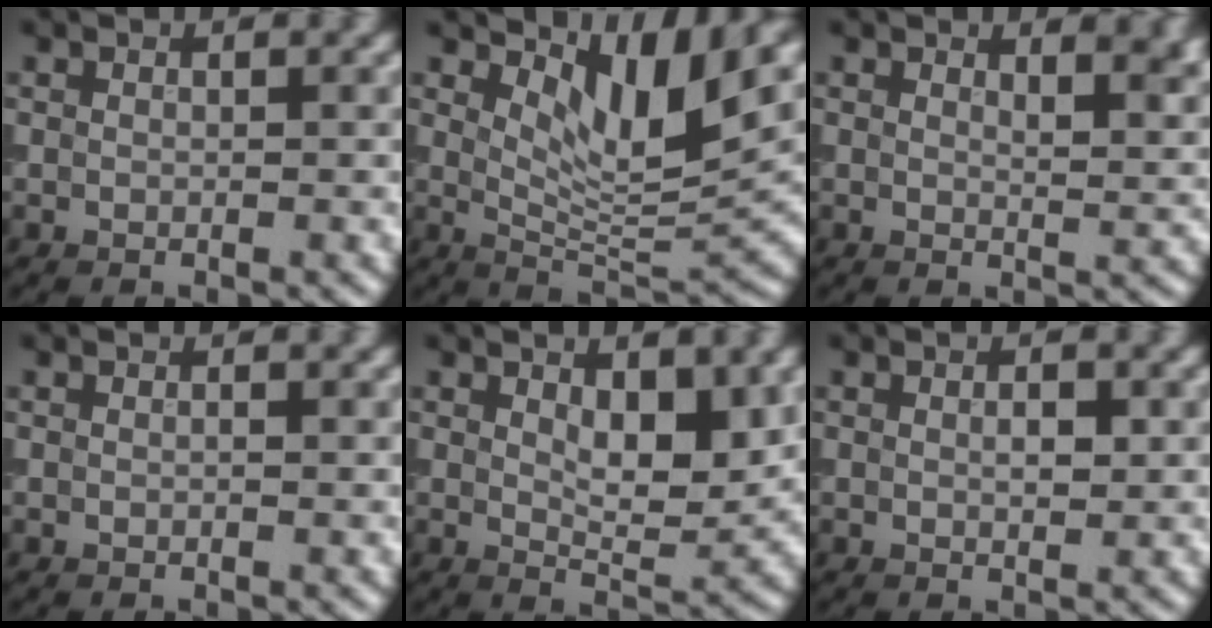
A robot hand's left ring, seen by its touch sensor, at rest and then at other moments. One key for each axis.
{"total": 7.9, "fx": 4.2, "fy": 3.1, "fz": 6.0, "tx": -0.093, "ty": -0.010, "tz": 0.069}
{"total": 3.1, "fx": 2.2, "fy": 1.2, "fz": 1.9, "tx": -0.008, "ty": 0.003, "tz": 0.026}
{"total": 0.0}
{"total": 3.9, "fx": 1.2, "fy": 1.6, "fz": 3.4, "tx": -0.054, "ty": -0.005, "tz": 0.022}
{"total": 0.8, "fx": 0.0, "fy": 0.3, "fz": 0.8, "tx": -0.014, "ty": -0.001, "tz": 0.000}